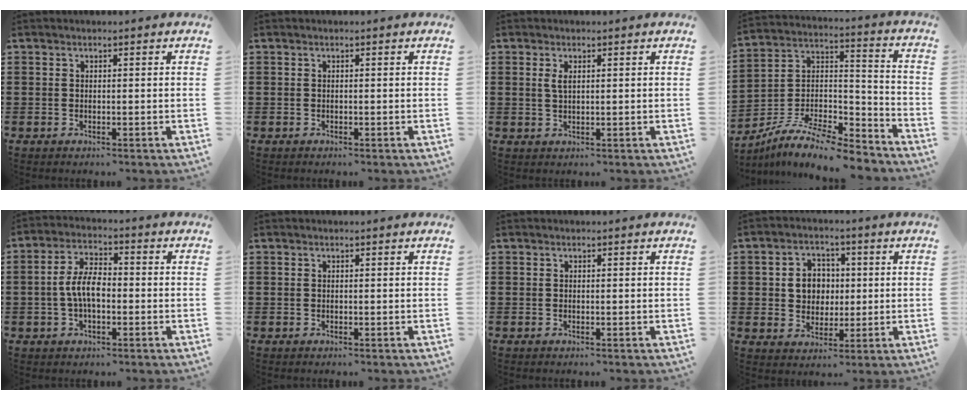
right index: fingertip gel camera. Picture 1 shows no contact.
{"total": 0.0}
{"total": 1.8, "force": [0.6, 0.6, 1.6], "torque": [-0.034, 0.004, 0.008]}
{"total": 9.8, "force": [-8.4, 2.6, 4.2], "torque": [-0.076, 0.018, -0.166]}
{"total": 6.3, "force": [-0.9, 3.1, 5.5], "torque": [-0.117, 0.003, -0.022]}
{"total": 0.0}
{"total": 0.0}
{"total": 5.8, "force": [0.5, 5.2, 2.4], "torque": [-0.058, 0.016, 0.005]}